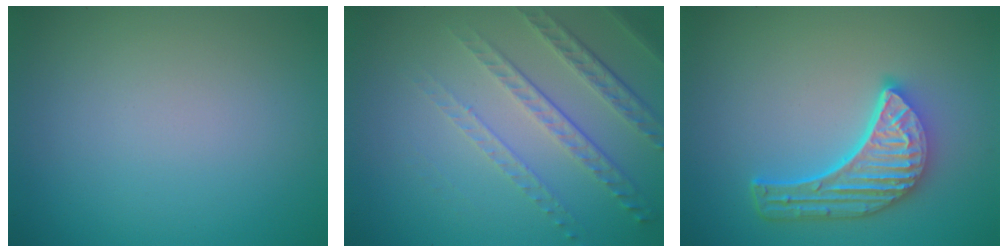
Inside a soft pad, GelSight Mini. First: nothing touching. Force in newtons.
{"total": 4.9, "press": 3.2, "slide": 3.7}
{"total": 6.1, "press": 4.5, "slide": 4.1}